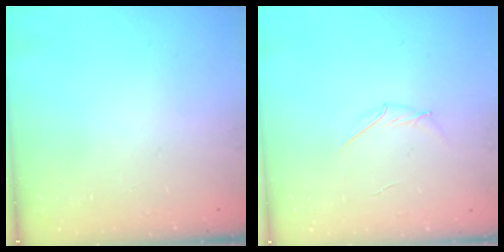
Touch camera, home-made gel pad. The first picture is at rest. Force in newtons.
{"total": 3.3, "press": 3.2, "slide": 0.8}